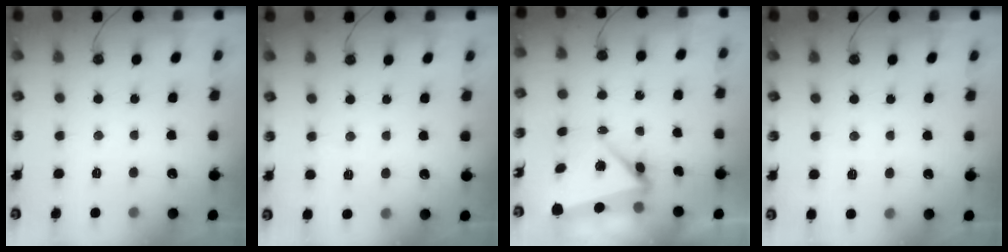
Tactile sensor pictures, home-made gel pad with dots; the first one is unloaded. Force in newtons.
{"total": 2.9, "press": 2.8, "slide": 0.7}
{"total": 6.4, "press": 6.3, "slide": 1.1}
{"total": 2.6, "press": 1.9, "slide": 1.8}